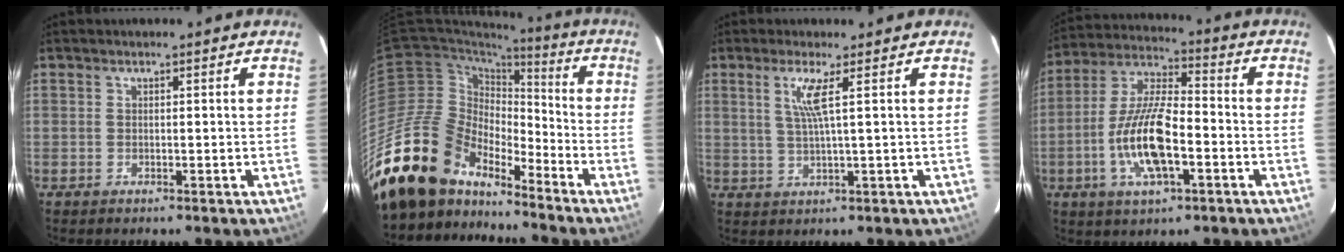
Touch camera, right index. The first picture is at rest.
{"total": 22.5, "force": [-18.6, 10.1, 7.6], "torque": [-0.154, 0.008, -0.325]}
{"total": 4.2, "force": [1.6, -0.8, 3.8], "torque": [-0.070, -0.004, 0.034]}
{"total": 14.3, "force": [-4.5, 4.7, 12.8], "torque": [-0.266, -0.003, -0.085]}